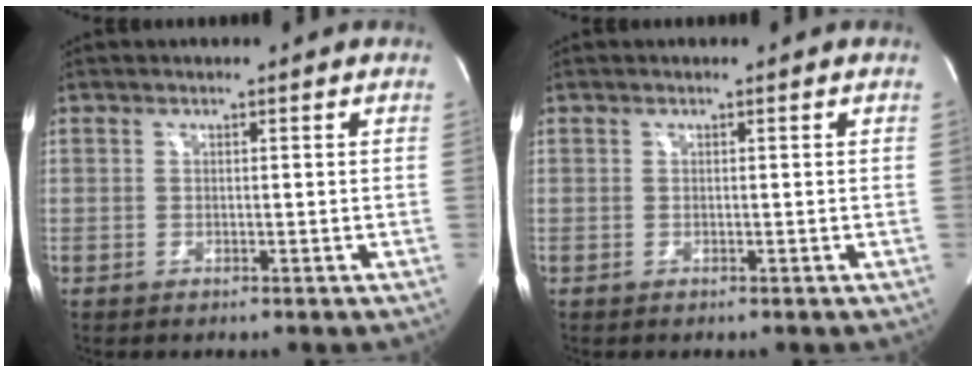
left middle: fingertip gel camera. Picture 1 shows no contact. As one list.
[{"total": 0.0}]